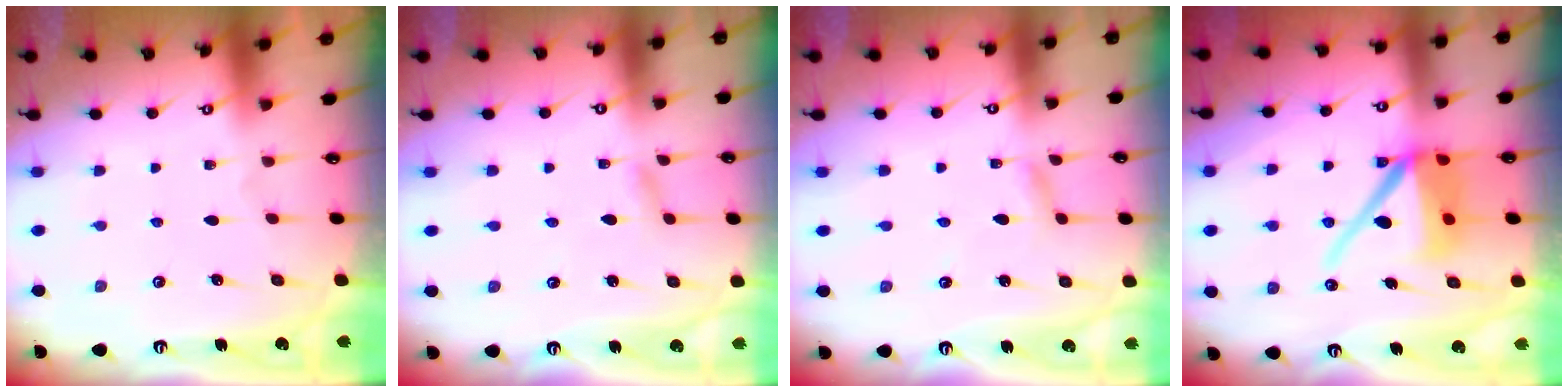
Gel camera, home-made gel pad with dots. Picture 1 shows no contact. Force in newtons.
{"total": 1.5, "press": 1.5, "slide": 0.2}
{"total": 1.7, "press": 1.7, "slide": 0.2}
{"total": 11.9, "press": 11.8, "slide": 1.5}